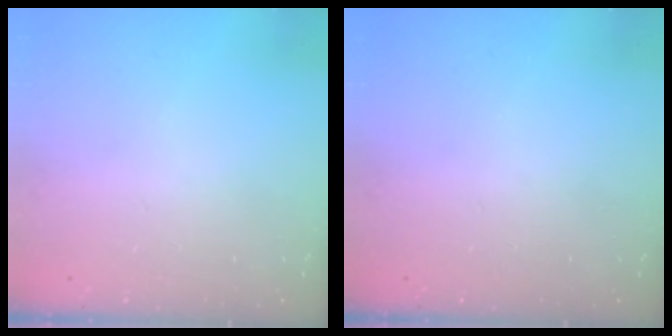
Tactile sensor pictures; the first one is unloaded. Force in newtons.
{"total": 0.0}